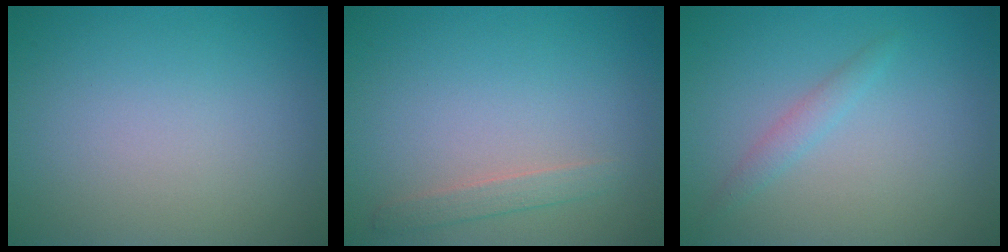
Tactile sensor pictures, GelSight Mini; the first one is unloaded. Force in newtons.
{"total": 1.4, "press": 1.4, "slide": 0.0}
{"total": 1.3, "press": 1.3, "slide": 0.1}